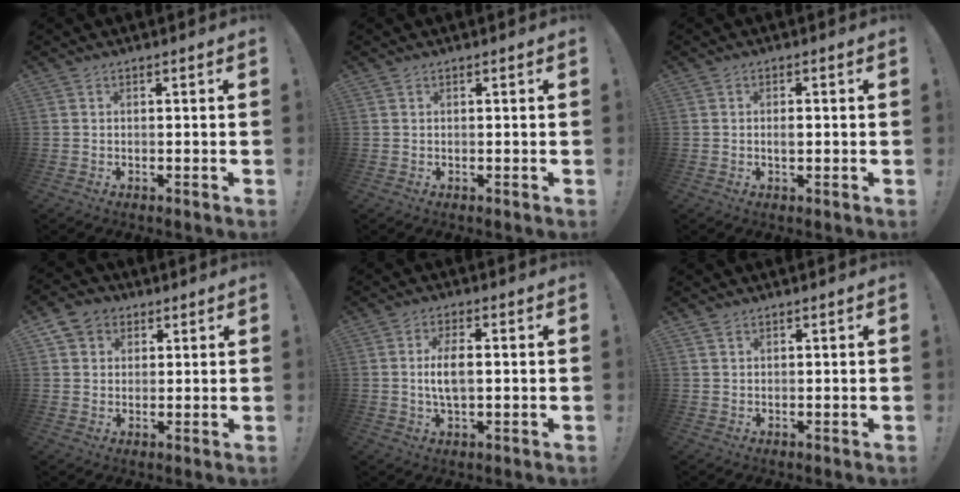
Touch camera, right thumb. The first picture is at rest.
{"total": 0.0}
{"total": 1.8, "force": [-0.4, 0.8, 1.5], "torque": [-0.027, 0.003, -0.009]}
{"total": 6.6, "force": [3.0, 5.5, 2.1], "torque": [-0.035, -0.007, 0.062]}
{"total": 6.6, "force": [0.0, 2.7, 6.0], "torque": [-0.111, -0.001, -0.004]}
{"total": 1.6, "force": [1.2, 0.8, 0.6], "torque": [-0.006, -0.005, 0.022]}